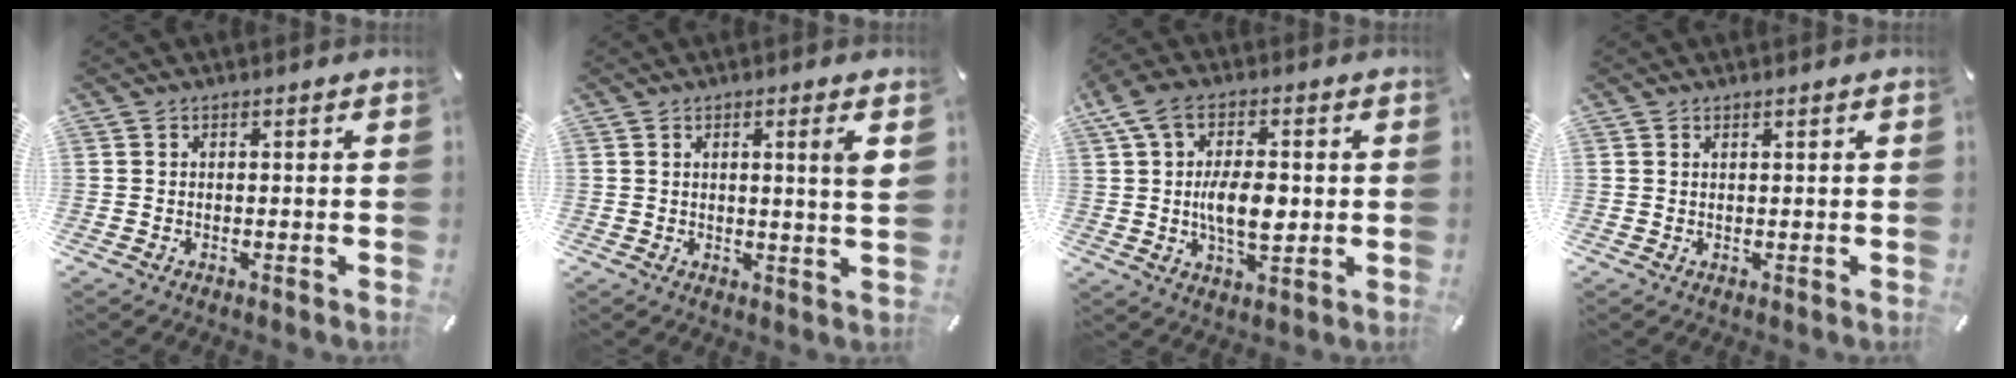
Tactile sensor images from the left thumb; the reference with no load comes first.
{"total": 4.8, "force": [1.6, -0.2, 4.5], "torque": [-0.080, -0.008, 0.021]}
{"total": 11.7, "force": [0.5, 6.4, 9.8], "torque": [-0.186, -0.005, 0.001]}
{"total": 0.6, "force": [0.4, 0.0, 0.4], "torque": [-0.007, -0.001, 0.008]}